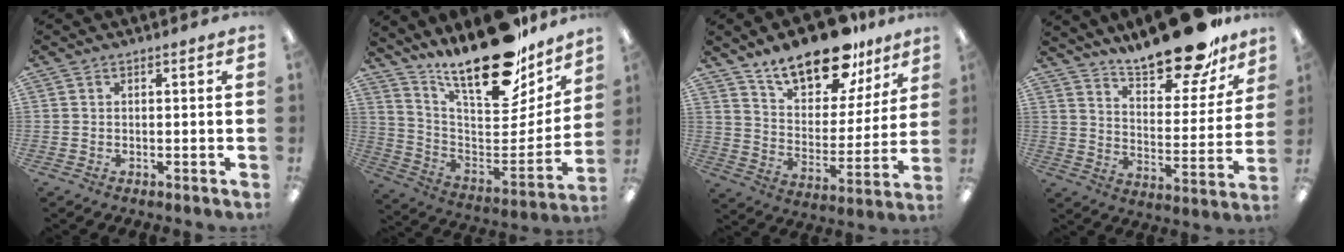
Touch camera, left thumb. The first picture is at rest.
{"total": 22.9, "force": [18.1, 8.1, 11.5], "torque": [-0.156, -0.138, 0.307]}
{"total": 18.2, "force": [14.3, 7.6, 8.3], "torque": [-0.139, -0.092, 0.250]}
{"total": 20.2, "force": [17.0, 5.9, 9.1], "torque": [-0.135, -0.120, 0.289]}